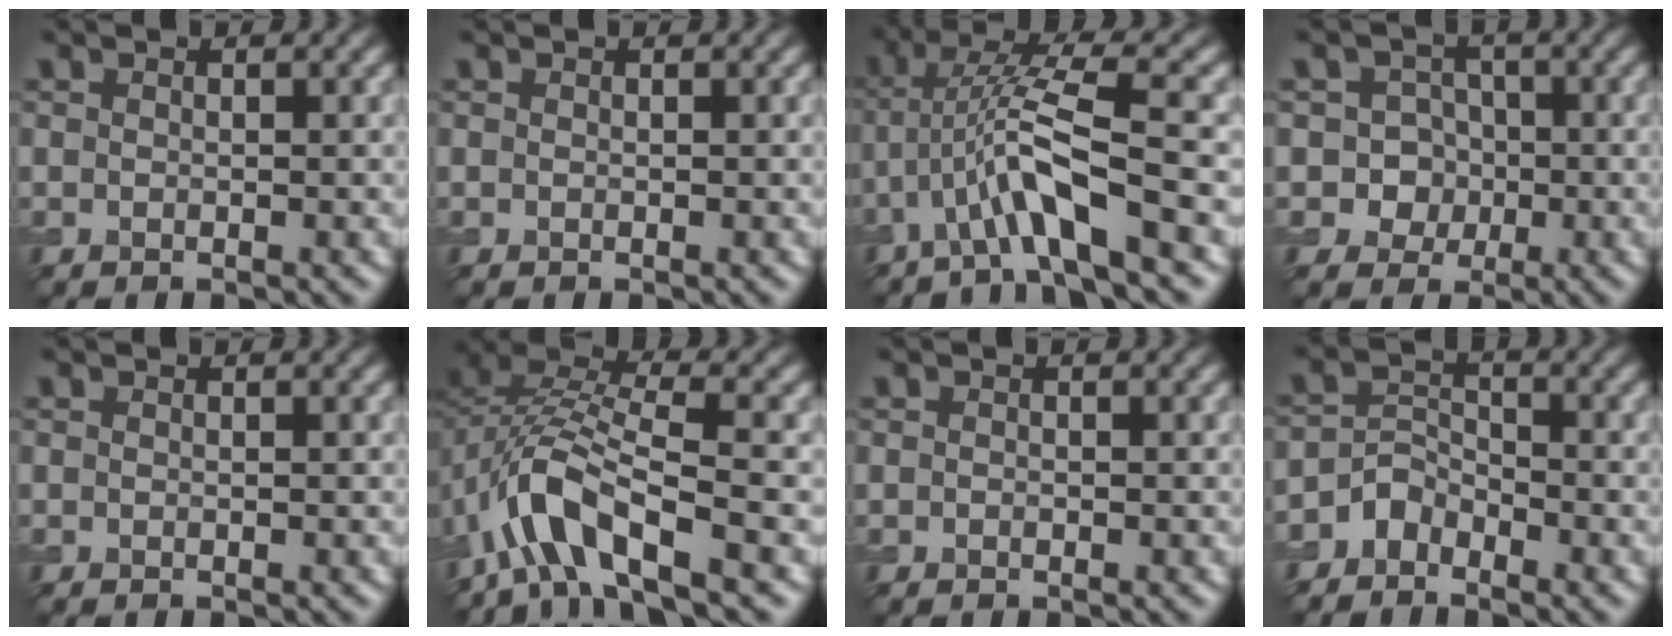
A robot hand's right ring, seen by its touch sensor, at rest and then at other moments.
{"total": 0.0}
{"total": 5.9, "force": [-1.9, 0.8, 5.5], "torque": [-0.108, 0.019, -0.039]}
{"total": 4.7, "force": [-0.8, 4.5, 0.8], "torque": [0.009, 0.021, -0.032]}
{"total": 0.0}
{"total": 8.0, "force": [-3.8, 3.0, 6.3], "torque": [-0.124, 0.014, -0.080]}
{"total": 0.0}
{"total": 2.4, "force": [-2.0, 1.2, 0.4], "torque": [-0.009, 0.011, -0.048]}